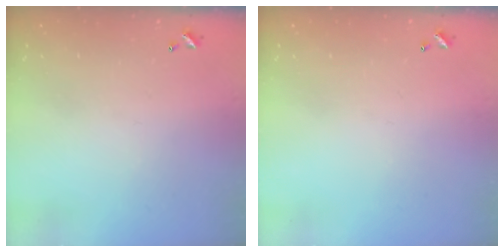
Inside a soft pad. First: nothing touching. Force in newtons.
{"total": 0.0}